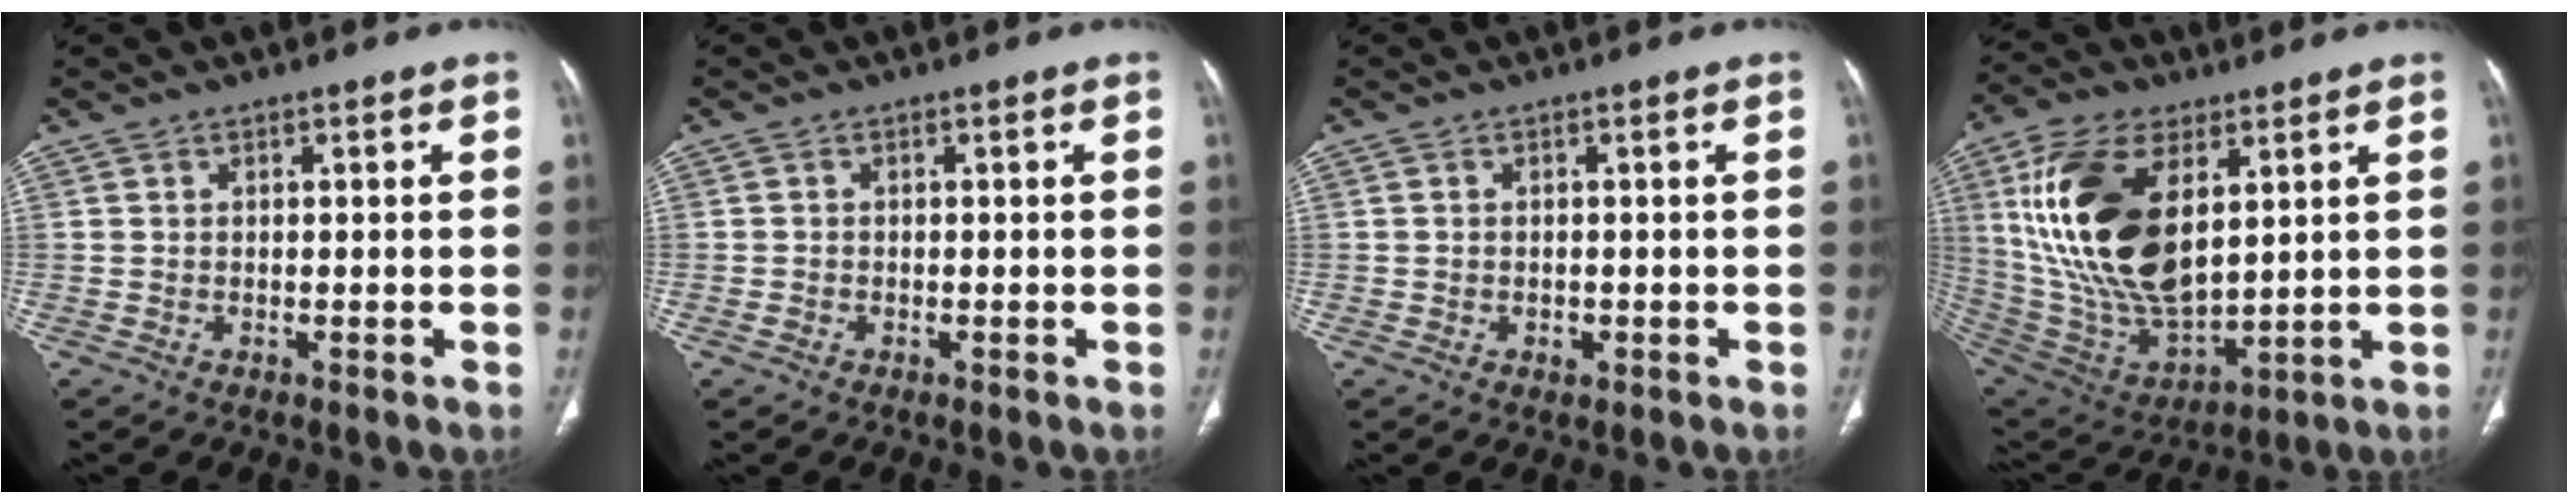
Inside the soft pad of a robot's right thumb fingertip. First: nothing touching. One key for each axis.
{"total": 0.9, "fx": -0.4, "fy": 0.7, "fz": 0.4, "tx": -0.009, "ty": 0.002, "tz": -0.008}
{"total": 1.3, "fx": -0.3, "fy": 1.0, "fz": 0.7, "tx": -0.010, "ty": 0.002, "tz": -0.002}
{"total": 23.7, "fx": 6.6, "fy": 12.3, "fz": 19.1, "tx": -0.363, "ty": -0.031, "tz": 0.131}